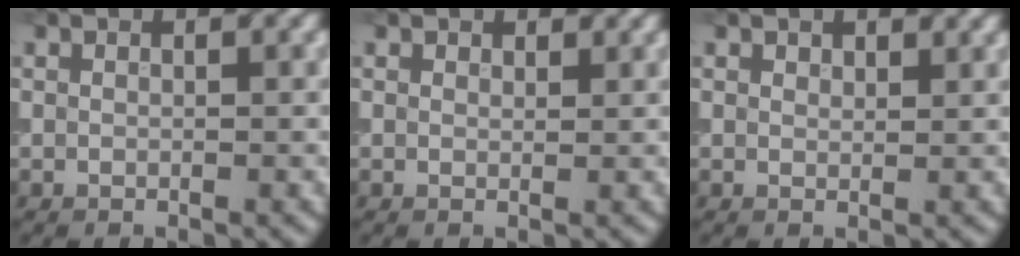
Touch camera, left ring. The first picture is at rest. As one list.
[{"total": 0.8, "force": [0.7, 0.4, 0.1], "torque": [-0.001, -0.003, 0.008]}, {"total": 1.1, "force": [0.9, 0.5, 0.2], "torque": [-0.004, -0.001, 0.014]}]